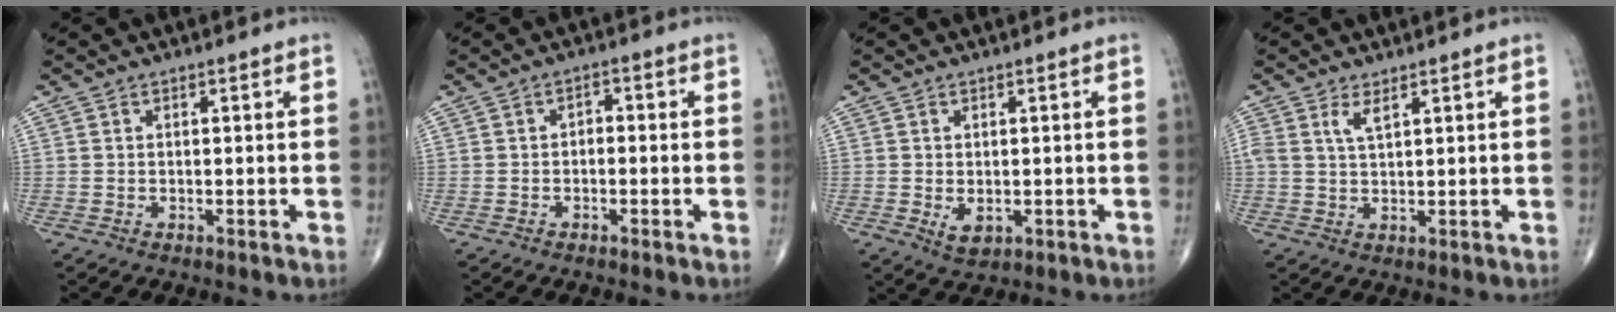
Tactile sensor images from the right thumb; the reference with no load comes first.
{"total": 1.8, "force": [-0.5, 1.2, 1.2], "torque": [-0.010, 0.013, -0.015]}
{"total": 3.1, "force": [-0.6, 2.0, 2.3], "torque": [-0.029, -0.005, -0.001]}
{"total": 2.8, "force": [1.5, 0.8, 2.1], "torque": [-0.047, -0.002, 0.036]}